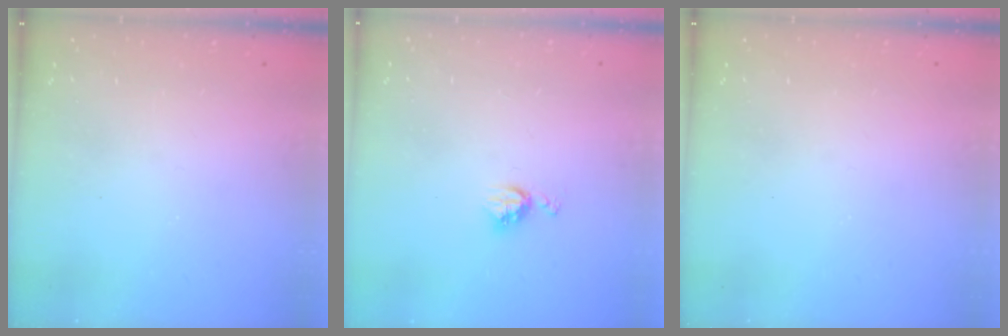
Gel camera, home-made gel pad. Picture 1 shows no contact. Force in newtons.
{"total": 5.0, "press": 4.9, "slide": 0.7}
{"total": 0.0}